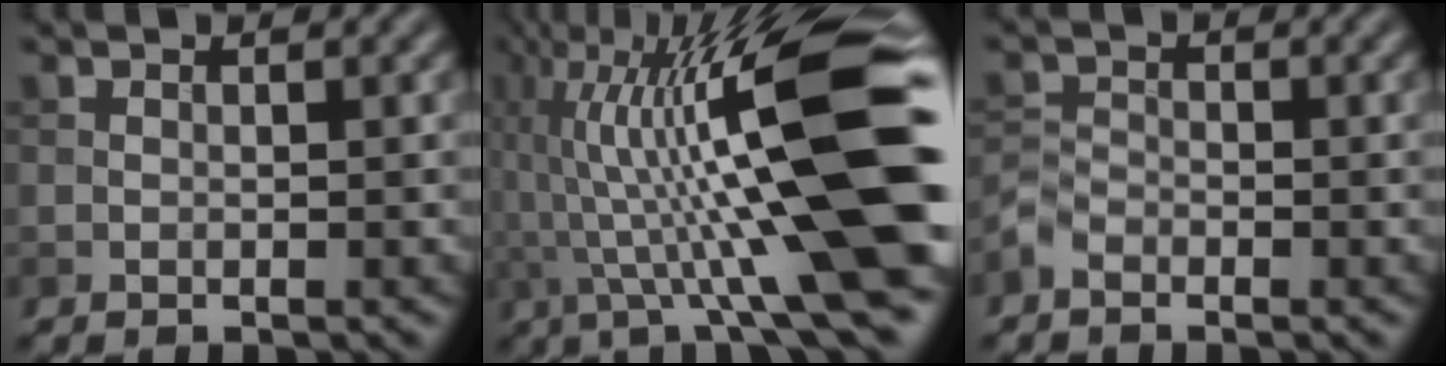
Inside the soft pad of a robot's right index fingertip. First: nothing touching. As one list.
[{"total": 15.1, "force": [0.6, 2.7, 14.8], "torque": [-0.244, 0.026, 0.017]}, {"total": 1.7, "force": [-1.3, 1.1, 0.5], "torque": [-0.009, 0.004, -0.033]}]